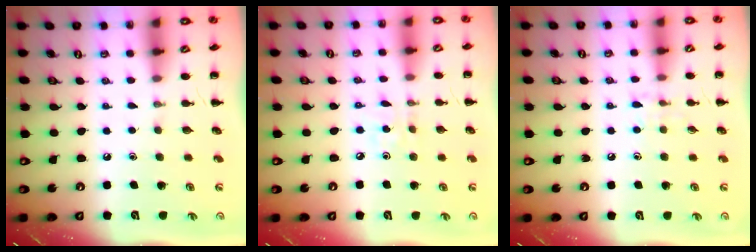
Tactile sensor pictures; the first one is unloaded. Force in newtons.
{"total": 2.6, "press": 2.5, "slide": 0.8}
{"total": 5.5, "press": 5.2, "slide": 1.5}